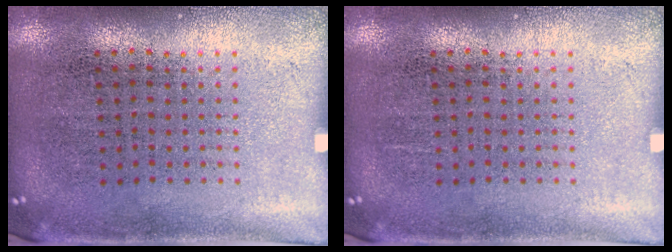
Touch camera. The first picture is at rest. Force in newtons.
{"total": 0.0}